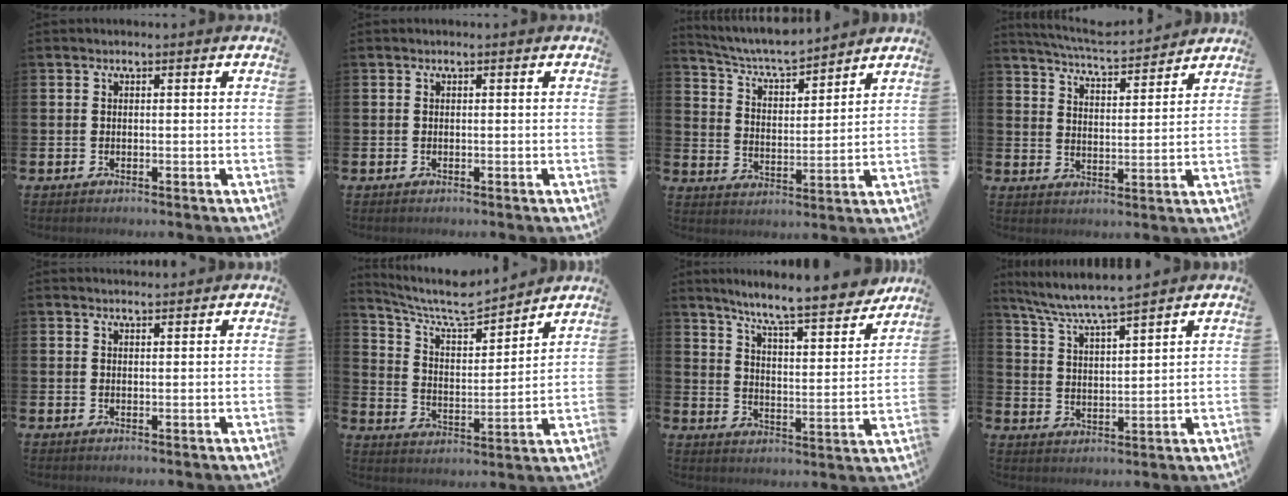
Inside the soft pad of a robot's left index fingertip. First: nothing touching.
{"total": 0.0}
{"total": 6.4, "force": [6.1, 0.9, 1.9], "torque": [-0.066, -0.037, 0.105]}
{"total": 5.7, "force": [5.6, 0.2, 1.0], "torque": [-0.047, -0.039, 0.097]}
{"total": 1.4, "force": [1.4, 0.1, 0.0], "torque": [0.007, -0.006, 0.024]}
{"total": 8.4, "force": [7.7, 1.7, 2.9], "torque": [-0.088, -0.053, 0.133]}
{"total": 8.6, "force": [7.9, 0.3, 3.4], "torque": [-0.085, -0.063, 0.131]}
{"total": 6.3, "force": [6.0, -0.2, 1.7], "torque": [-0.061, -0.034, 0.105]}